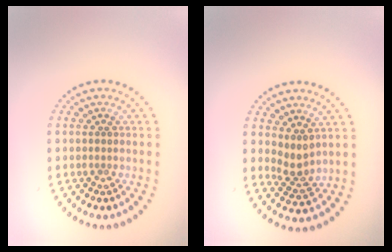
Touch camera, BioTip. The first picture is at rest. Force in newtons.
{"total": 2.3, "press": 1.6, "slide": 1.6}